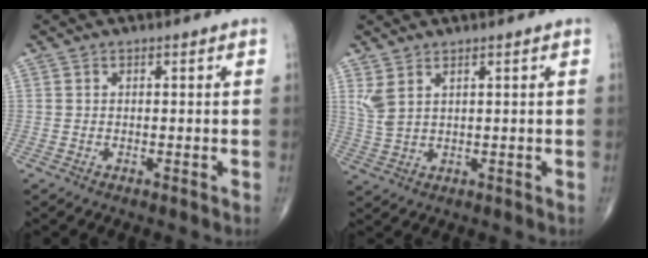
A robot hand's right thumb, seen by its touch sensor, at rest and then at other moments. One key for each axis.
{"total": 4.1, "fx": 2.2, "fy": 1.6, "fz": 3.0, "tx": -0.070, "ty": -0.005, "tz": 0.056}